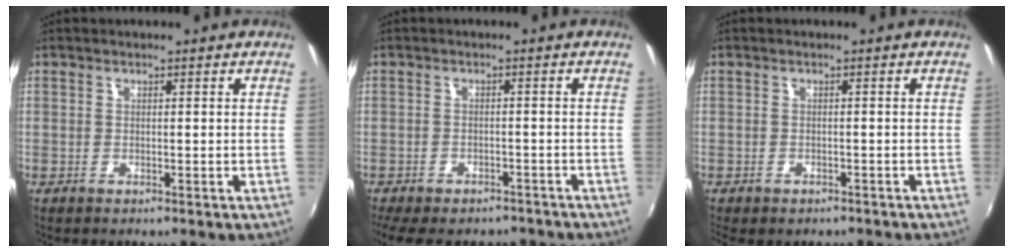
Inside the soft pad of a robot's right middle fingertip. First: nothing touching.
{"total": 13.3, "force": [-10.9, 5.1, 5.7], "torque": [-0.129, -0.023, -0.147]}
{"total": 3.4, "force": [-2.6, 1.5, 1.5], "torque": [-0.034, -0.017, -0.031]}